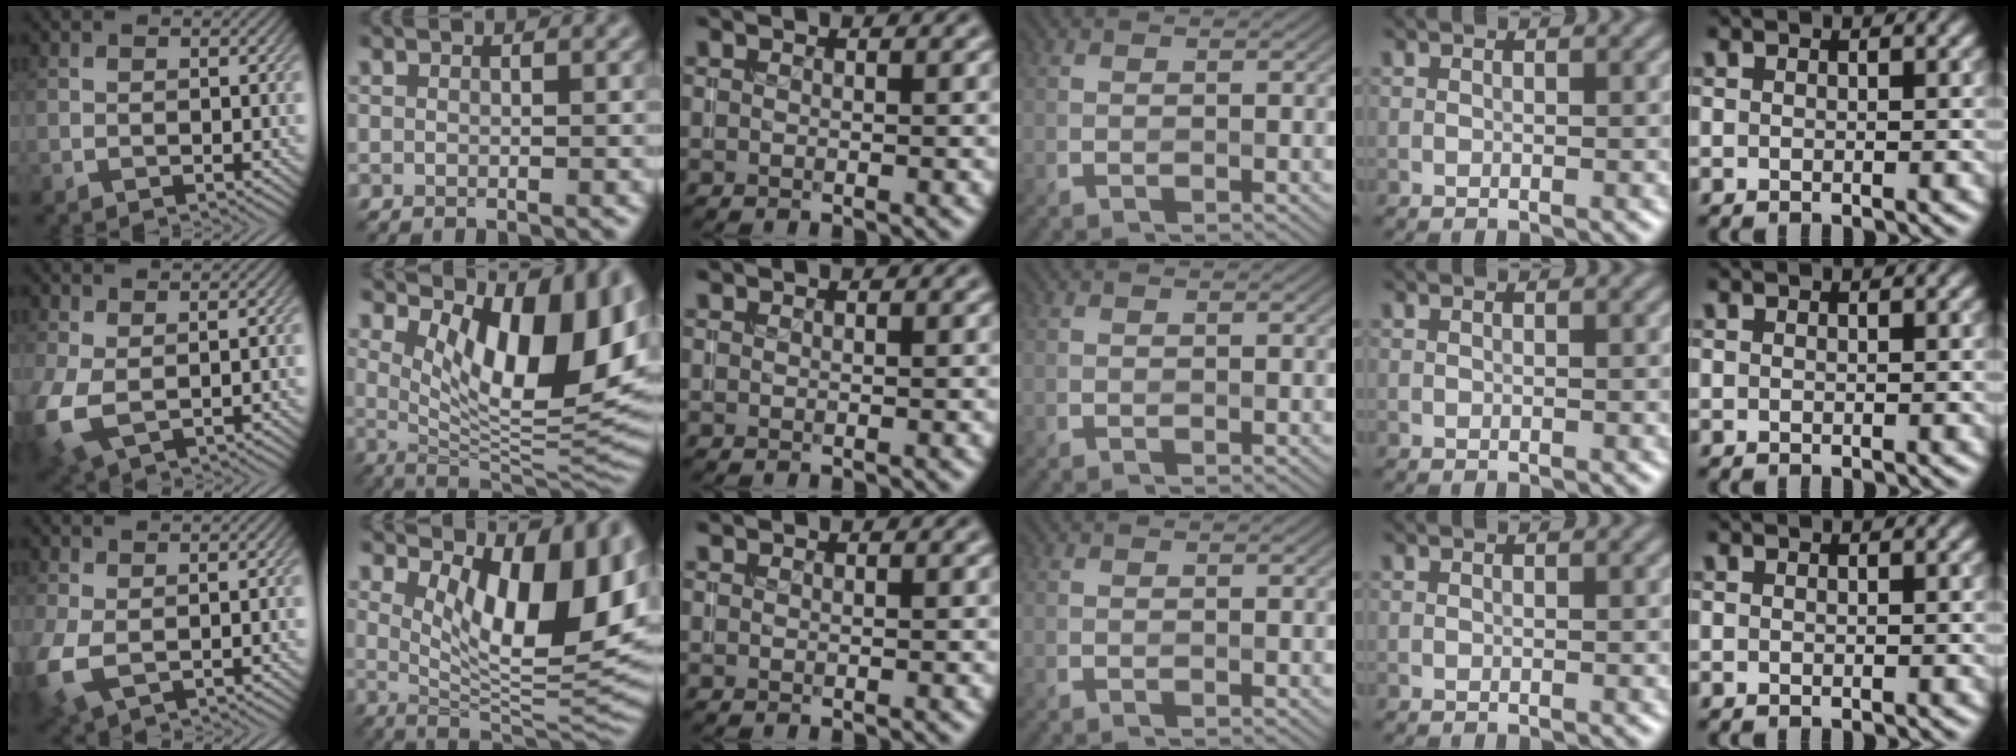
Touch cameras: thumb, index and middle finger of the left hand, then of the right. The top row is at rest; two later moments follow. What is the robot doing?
{"motion": "insert", "object": "coin"}